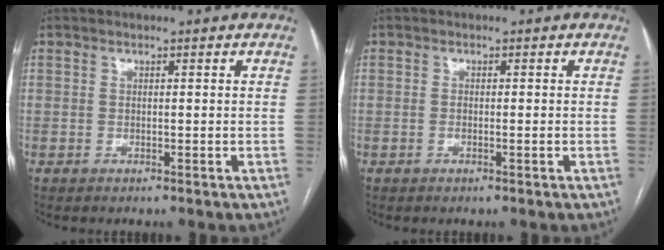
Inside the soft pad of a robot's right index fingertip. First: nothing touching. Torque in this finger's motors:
{"motor_torque": [-0.29, 0.17, -0.03, -0.01]}